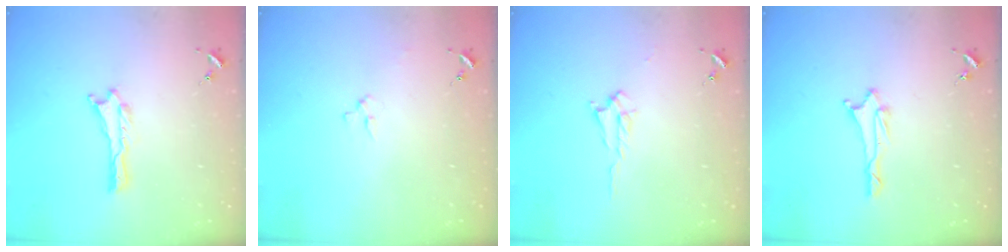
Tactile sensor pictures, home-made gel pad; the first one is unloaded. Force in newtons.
{"total": 2.3, "press": 2.3, "slide": 0.3}
{"total": 1.7, "press": 1.7, "slide": 0.3}
{"total": 1.7, "press": 1.6, "slide": 0.5}